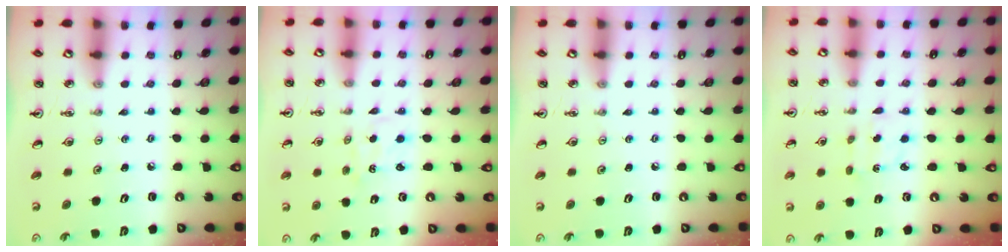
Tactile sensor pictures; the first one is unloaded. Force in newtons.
{"total": 1.0, "press": 0.9, "slide": 0.3}
{"total": 0.0}
{"total": 2.4, "press": 2.3, "slide": 0.6}